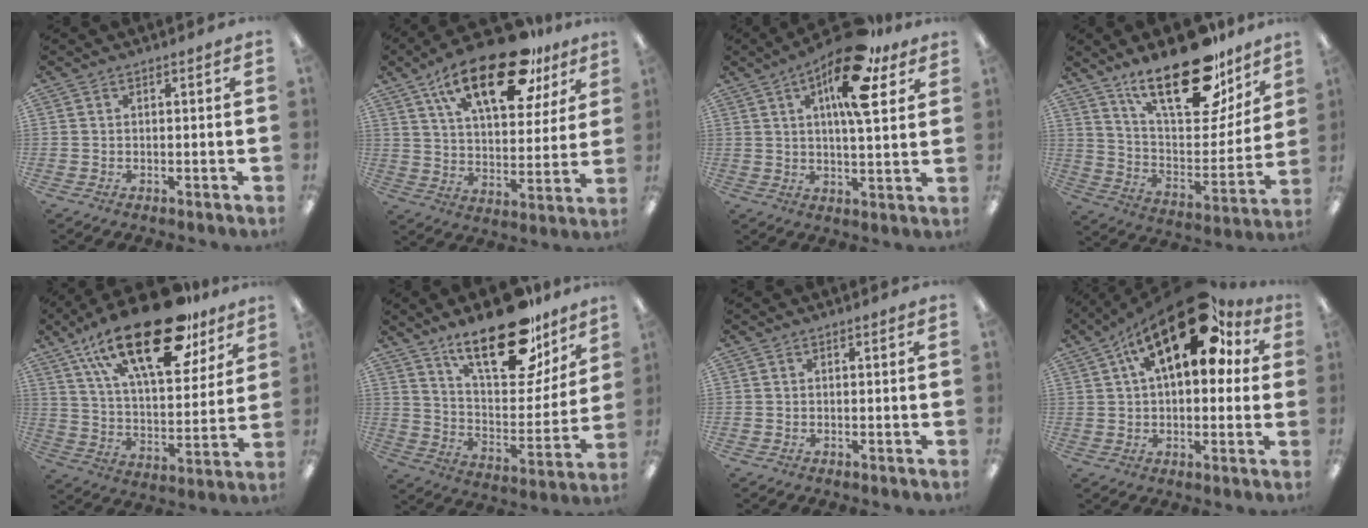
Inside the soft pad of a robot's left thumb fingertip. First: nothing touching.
{"total": 23.0, "force": [13.9, 10.0, 15.4], "torque": [-0.240, -0.067, 0.232]}
{"total": 16.3, "force": [8.3, 5.2, 13.0], "torque": [-0.197, -0.033, 0.130]}
{"total": 26.1, "force": [17.8, 10.5, 16.0], "torque": [-0.241, -0.112, 0.302]}
{"total": 27.6, "force": [17.1, 11.3, 18.4], "torque": [-0.298, -0.086, 0.288]}
{"total": 24.2, "force": [16.5, 10.0, 14.6], "torque": [-0.220, -0.102, 0.282]}
{"total": 0.0}
{"total": 21.0, "force": [10.4, 9.7, 15.5], "torque": [-0.236, -0.035, 0.170]}